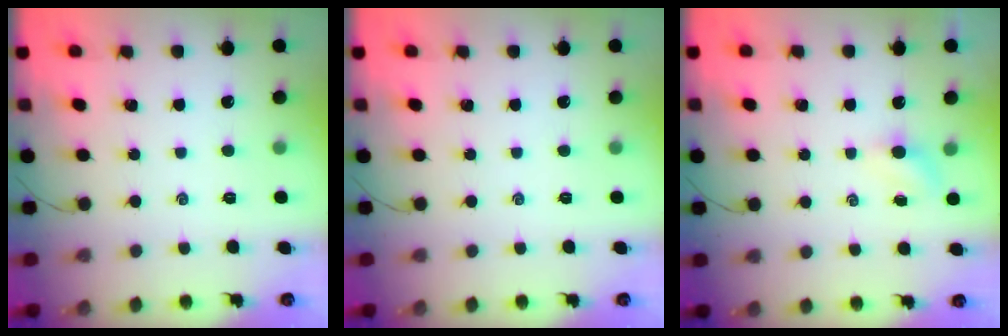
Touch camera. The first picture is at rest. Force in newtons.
{"total": 0.0}
{"total": 3.4, "press": 3.2, "slide": 1.1}